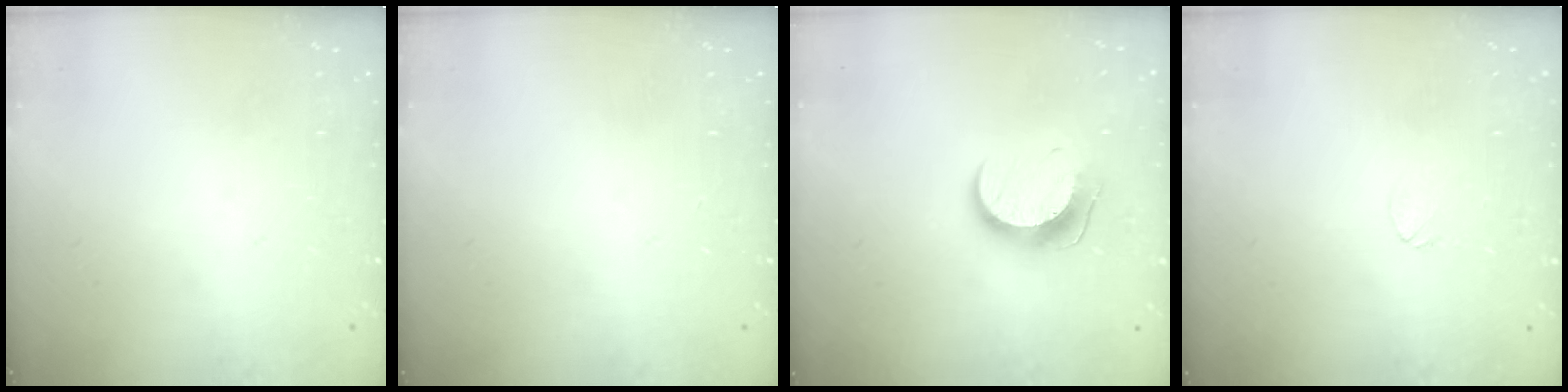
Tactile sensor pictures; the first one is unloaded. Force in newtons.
{"total": 0.0}
{"total": 9.7, "press": 9.7, "slide": 0.2}
{"total": 4.8, "press": 4.8, "slide": 0.4}